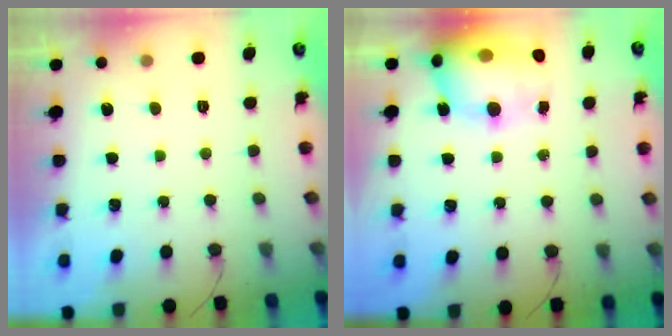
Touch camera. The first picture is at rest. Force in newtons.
{"total": 19.3, "press": 18.8, "slide": 4.3}